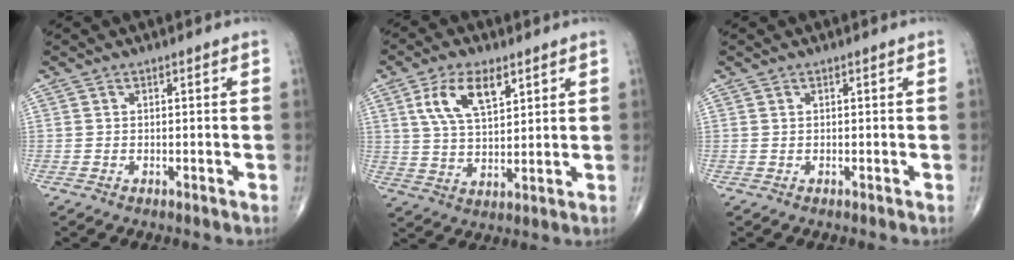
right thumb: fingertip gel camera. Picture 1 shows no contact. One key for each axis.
{"total": 9.9, "fx": 4.6, "fy": 4.6, "fz": 7.5, "tx": -0.133, "ty": -0.014, "tz": 0.090}
{"total": 0.0}